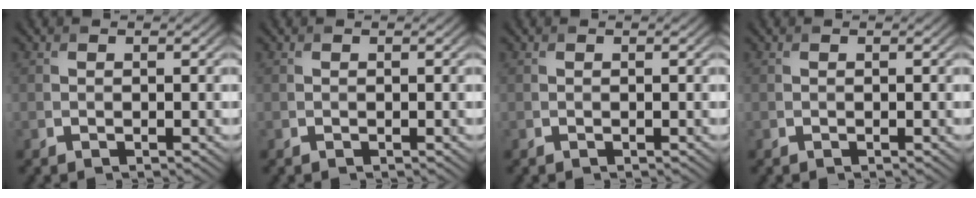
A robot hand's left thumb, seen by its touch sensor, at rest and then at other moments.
{"total": 0.0}
{"total": 0.0}
{"total": 0.0}